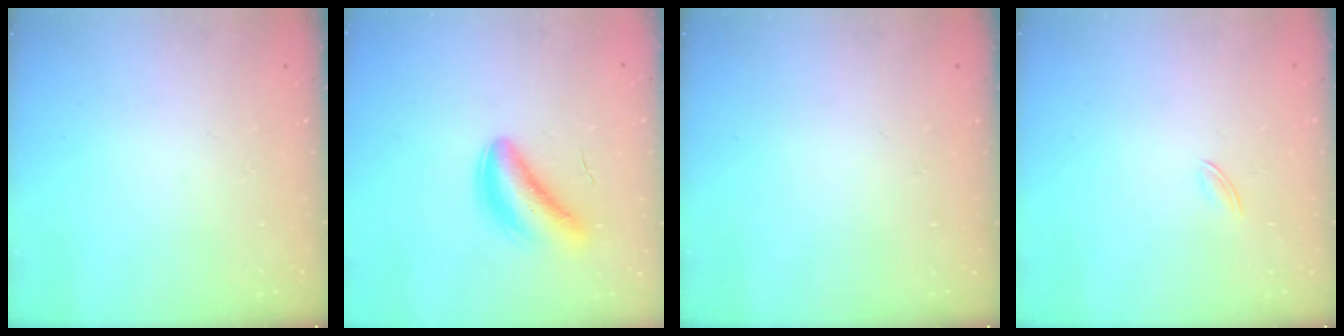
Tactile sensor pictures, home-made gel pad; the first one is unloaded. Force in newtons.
{"total": 5.4, "press": 5.2, "slide": 1.4}
{"total": 0.0}
{"total": 1.7, "press": 1.7, "slide": 0.5}